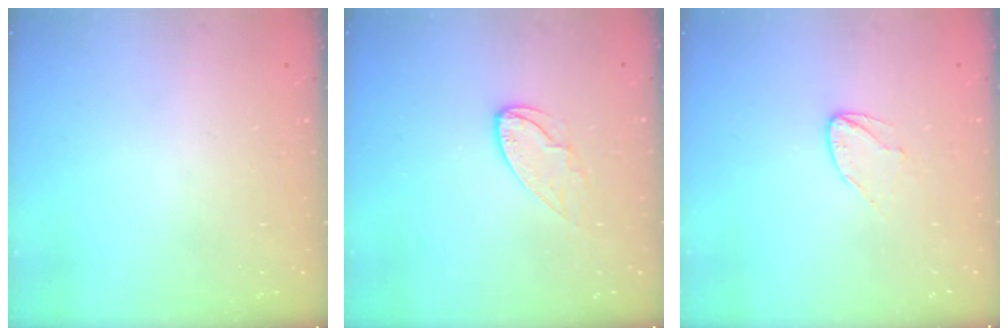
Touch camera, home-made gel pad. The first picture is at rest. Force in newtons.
{"total": 7.1, "press": 7.1, "slide": 0.5}
{"total": 4.8, "press": 4.8, "slide": 0.4}